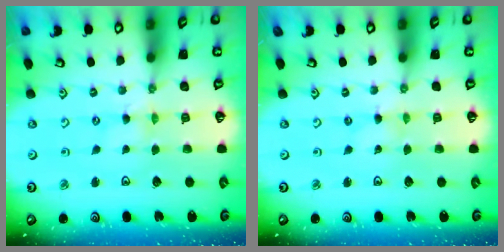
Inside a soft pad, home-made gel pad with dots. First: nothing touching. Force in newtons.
{"total": 0.0}